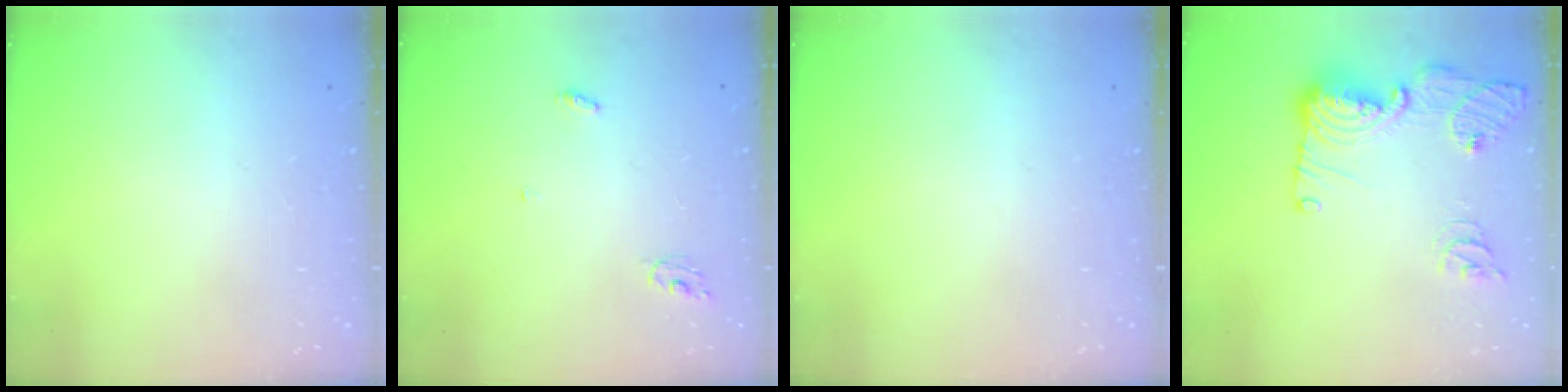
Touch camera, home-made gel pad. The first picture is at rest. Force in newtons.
{"total": 3.7, "press": 3.7, "slide": 0.2}
{"total": 0.0}
{"total": 15.8, "press": 15.7, "slide": 1.8}